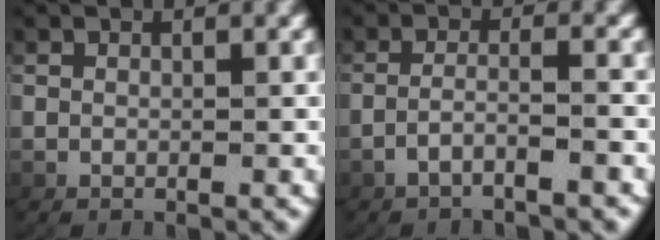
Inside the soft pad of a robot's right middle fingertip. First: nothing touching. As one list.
[{"total": 2.5, "force": [-2.0, -0.2, 1.5], "torque": [-0.041, -0.011, -0.029]}]